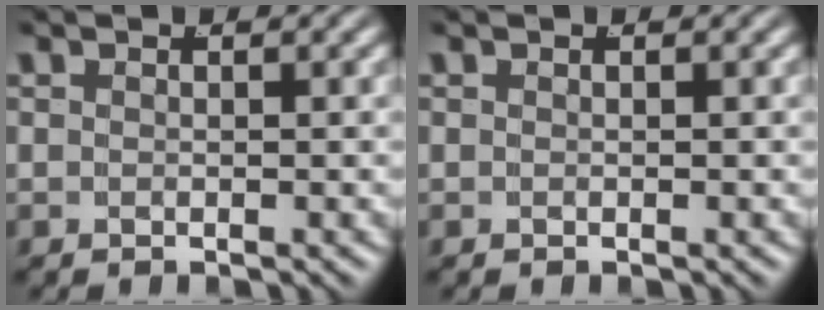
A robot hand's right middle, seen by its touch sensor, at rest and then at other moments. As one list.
[{"total": 0.0}]